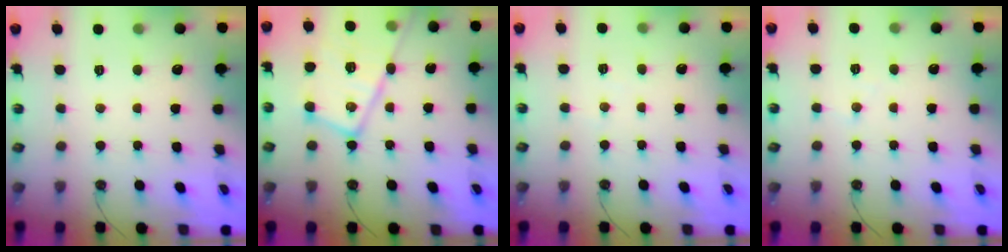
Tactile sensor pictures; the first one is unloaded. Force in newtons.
{"total": 19.4, "press": 19.3, "slide": 1.9}
{"total": 2.2, "press": 2.2, "slide": 0.4}
{"total": 4.9, "press": 4.8, "slide": 0.7}